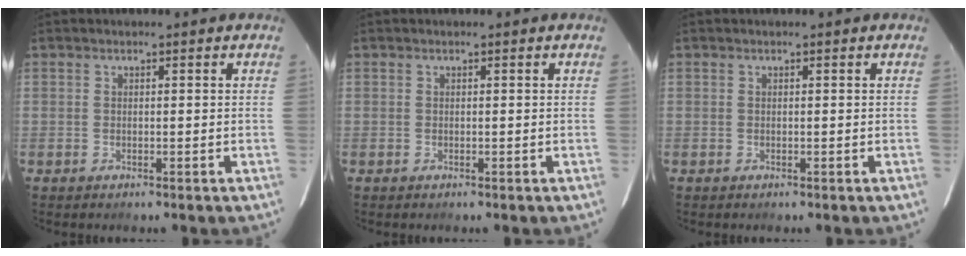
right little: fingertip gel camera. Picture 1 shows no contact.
{"total": 0.0}
{"total": 0.0}